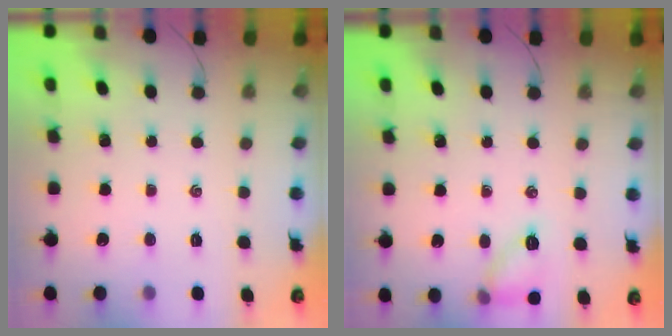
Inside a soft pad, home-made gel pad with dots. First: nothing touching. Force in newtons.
{"total": 8.3, "press": 8.3, "slide": 0.3}